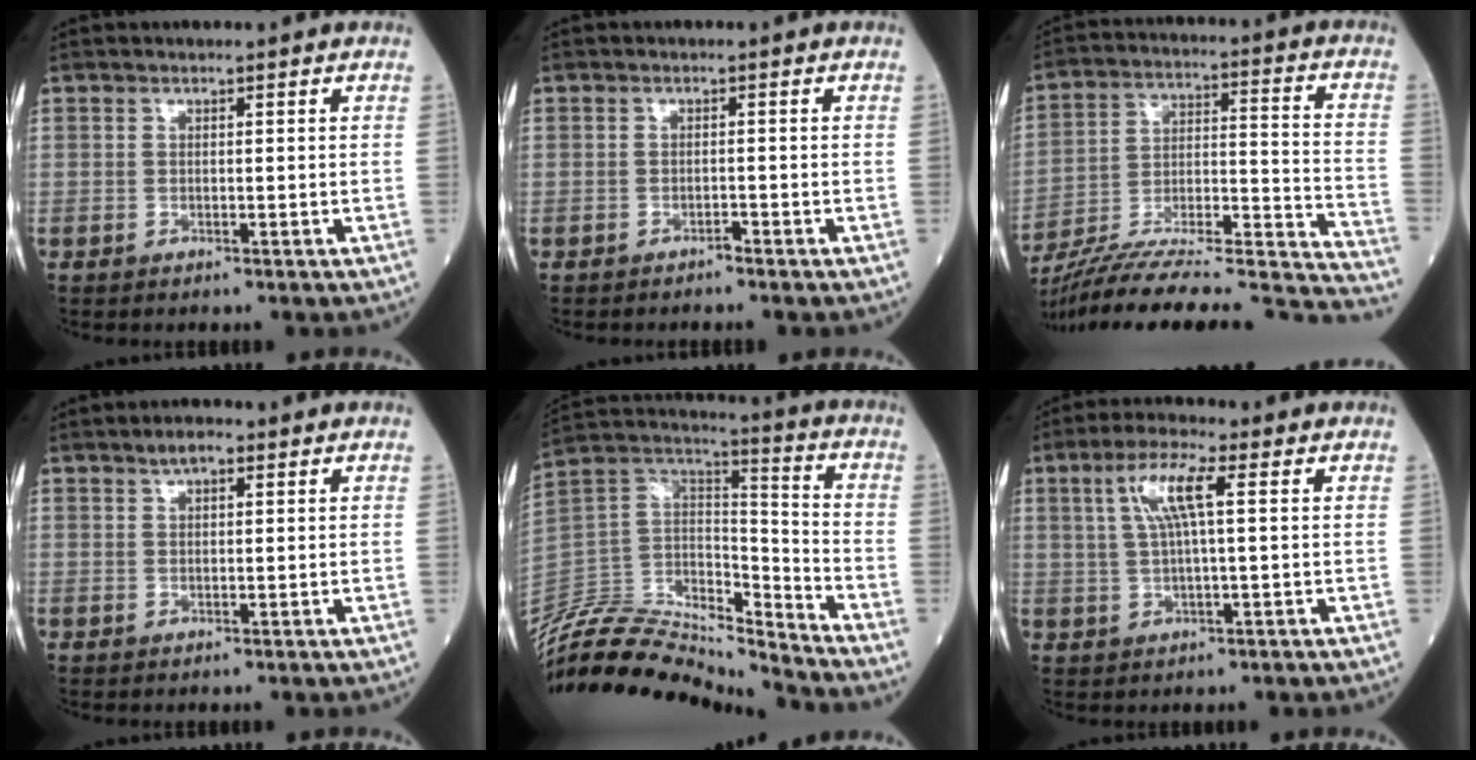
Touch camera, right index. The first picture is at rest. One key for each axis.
{"total": 0.6, "fx": -0.6, "fy": 0.0, "fz": 0.2, "tx": -0.007, "ty": 0.000, "tz": -0.009}
{"total": 30.0, "fx": -27.8, "fy": 1.3, "fz": 11.2, "tx": -0.133, "ty": -0.010, "tz": -0.406}
{"total": 2.2, "fx": 1.4, "fy": 0.8, "fz": 1.5, "tx": -0.028, "ty": 0.009, "tz": 0.025}
{"total": 18.8, "fx": -18.2, "fy": 2.1, "fz": 4.2, "tx": -0.075, "ty": 0.051, "tz": -0.326}
{"total": 6.6, "fx": 2.0, "fy": 0.5, "fz": 6.3, "tx": -0.128, "ty": 0.014, "tz": 0.041}